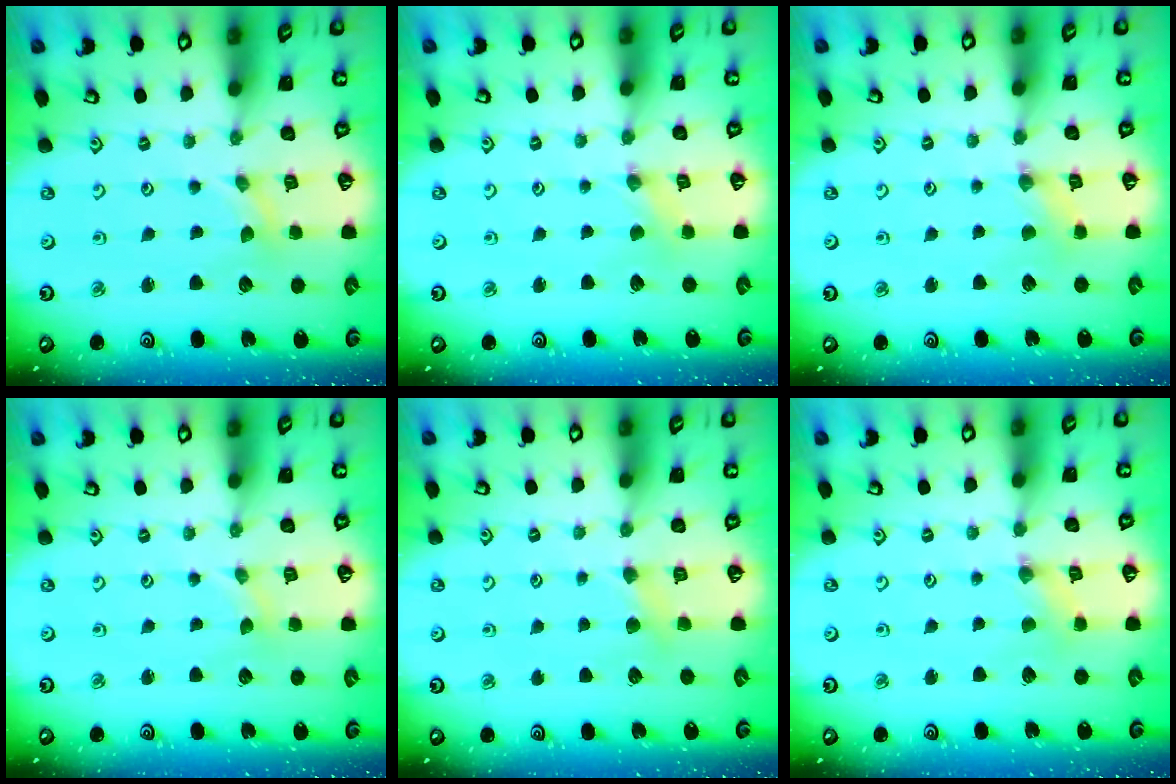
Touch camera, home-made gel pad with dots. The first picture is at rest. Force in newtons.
{"total": 0.0}
{"total": 1.6, "press": 1.5, "slide": 0.2}
{"total": 0.0}
{"total": 4.5, "press": 4.5, "slide": 0.7}
{"total": 1.6, "press": 1.5, "slide": 0.2}